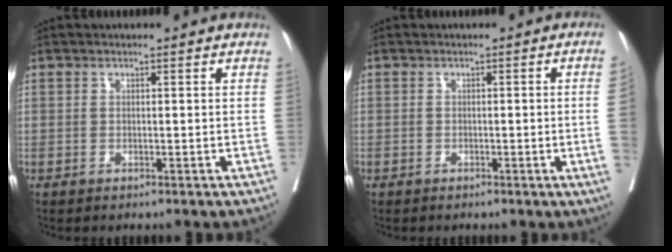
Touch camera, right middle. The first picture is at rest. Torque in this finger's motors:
{"motor_torque": [0.30, -0.22, -1.06, -0.21]}